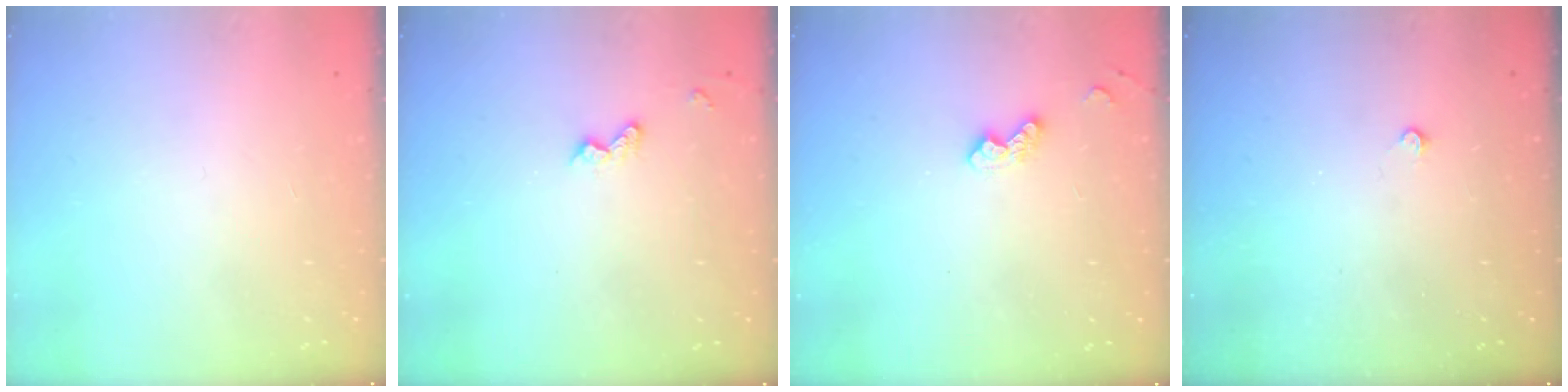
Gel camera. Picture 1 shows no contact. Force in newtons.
{"total": 3.6, "press": 3.5, "slide": 0.6}
{"total": 5.9, "press": 5.8, "slide": 0.9}
{"total": 2.0, "press": 1.9, "slide": 0.3}